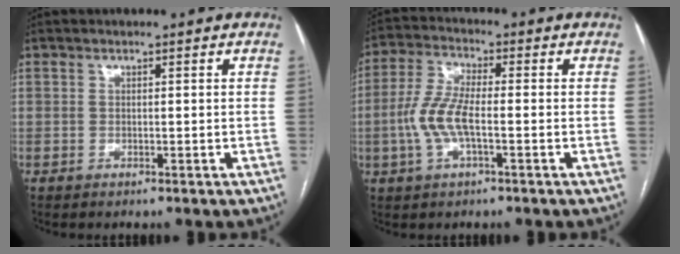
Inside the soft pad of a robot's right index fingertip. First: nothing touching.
{"total": 7.6, "force": [-1.6, 2.2, 7.1], "torque": [-0.164, 0.007, -0.035]}